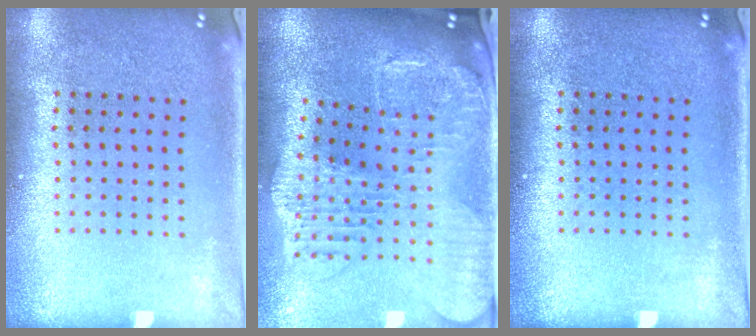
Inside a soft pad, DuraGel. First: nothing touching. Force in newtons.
{"total": 2.8, "press": 2.4, "slide": 1.4}
{"total": 0.0}